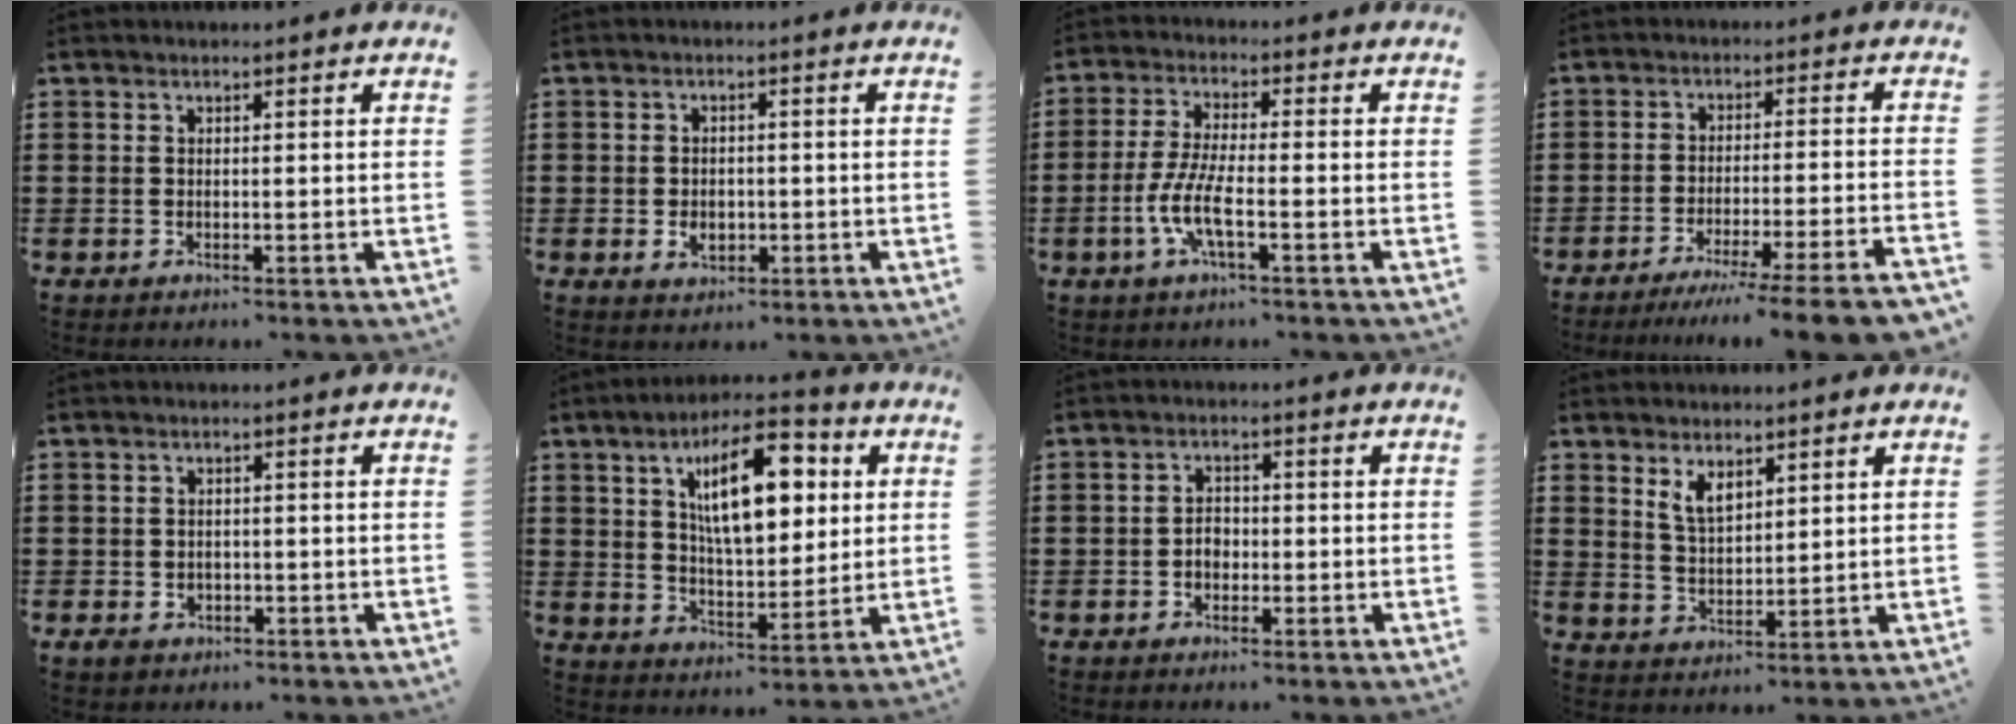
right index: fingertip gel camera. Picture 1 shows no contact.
{"total": 2.8, "force": [-0.6, 1.9, 1.8], "torque": [-0.037, 0.004, -0.014]}
{"total": 6.6, "force": [-2.7, 1.4, 5.9], "torque": [-0.140, -0.013, -0.060]}
{"total": 6.1, "force": [-4.9, -0.9, 3.5], "torque": [-0.052, -0.018, -0.092]}
{"total": 1.5, "force": [-0.7, 1.2, 0.5], "torque": [-0.012, 0.001, -0.018]}
{"total": 14.0, "force": [4.8, 5.8, 11.8], "torque": [-0.192, 0.003, 0.078]}
{"total": 2.2, "force": [-0.6, 1.7, 1.3], "torque": [-0.028, 0.004, -0.014]}
{"total": 4.1, "force": [2.6, 2.0, 2.4], "torque": [-0.055, 0.005, 0.048]}